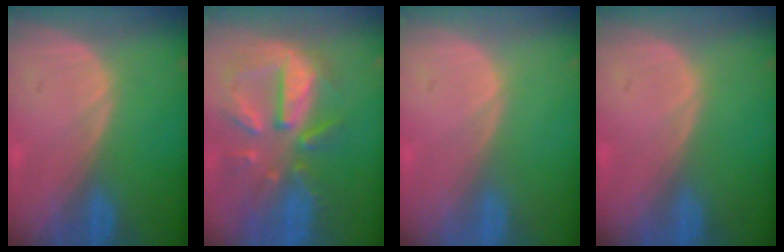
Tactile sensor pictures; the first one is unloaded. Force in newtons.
{"total": 10.7, "press": 9.5, "slide": 5.0}
{"total": 0.0}
{"total": 0.0}